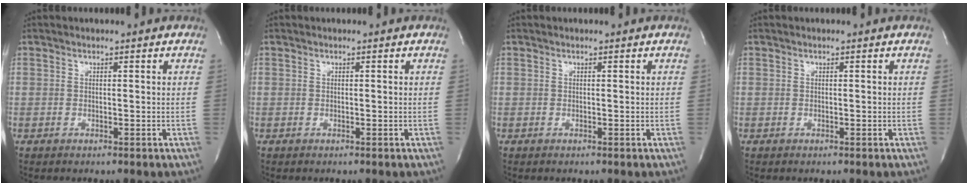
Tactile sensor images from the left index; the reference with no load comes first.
{"total": 0.0}
{"total": 0.0}
{"total": 0.0}